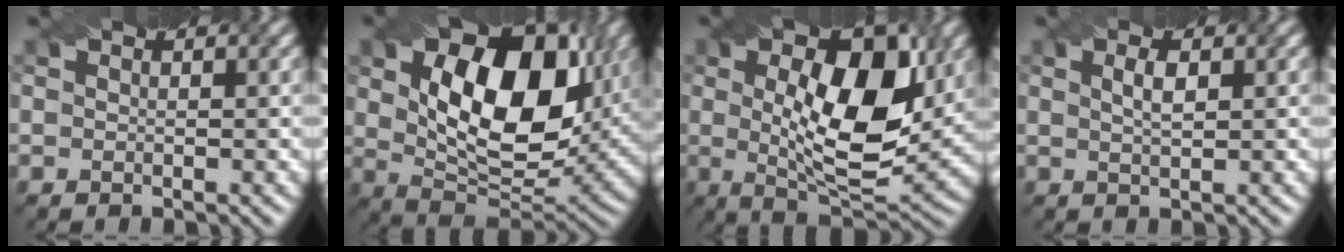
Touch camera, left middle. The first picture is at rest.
{"total": 13.7, "force": [3.2, 8.2, 10.5], "torque": [-0.183, 0.000, 0.065]}
{"total": 11.0, "force": [1.7, 5.0, 9.6], "torque": [-0.143, 0.006, 0.028]}
{"total": 1.4, "force": [0.2, 0.4, 1.4], "torque": [-0.025, 0.008, 0.008]}